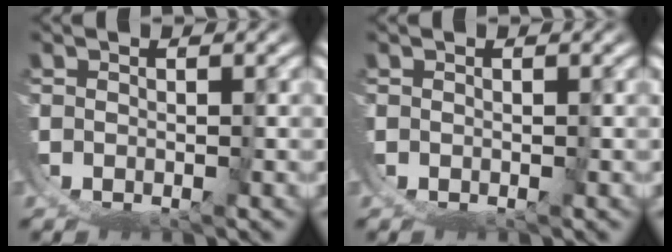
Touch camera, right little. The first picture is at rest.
{"total": 0.0}